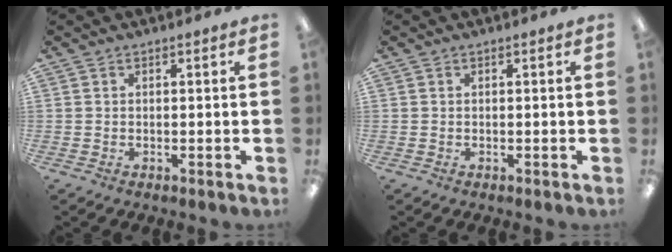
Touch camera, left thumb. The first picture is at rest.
{"total": 0.0}